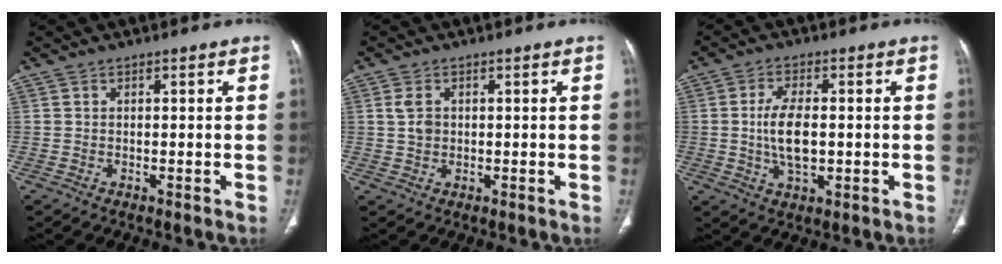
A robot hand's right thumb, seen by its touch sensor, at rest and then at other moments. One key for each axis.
{"total": 2.6, "fx": 0.5, "fy": 1.9, "fz": 1.7, "tx": -0.033, "ty": 0.000, "tz": 0.012}
{"total": 7.7, "fx": -0.2, "fy": 3.8, "fz": 6.7, "tx": -0.128, "ty": -0.003, "tz": -0.002}